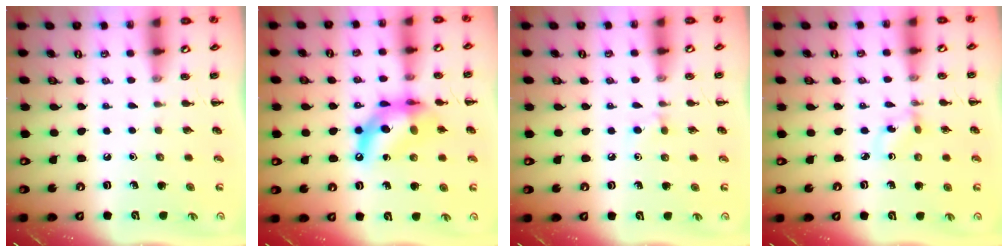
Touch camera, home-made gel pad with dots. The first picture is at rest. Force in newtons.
{"total": 13.1, "press": 12.6, "slide": 3.6}
{"total": 4.3, "press": 4.0, "slide": 1.5}
{"total": 1.7, "press": 1.6, "slide": 0.7}